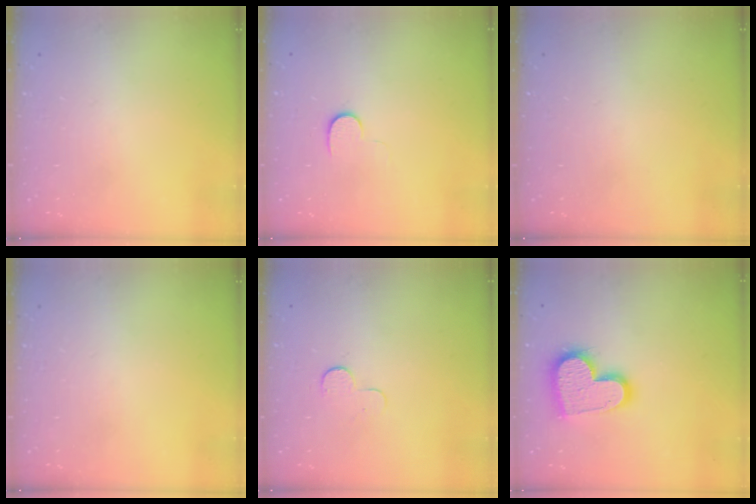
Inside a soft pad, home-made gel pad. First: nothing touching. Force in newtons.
{"total": 6.8, "press": 6.7, "slide": 1.0}
{"total": 0.0}
{"total": 0.0}
{"total": 3.9, "press": 3.9, "slide": 0.4}
{"total": 16.9, "press": 16.9, "slide": 1.5}